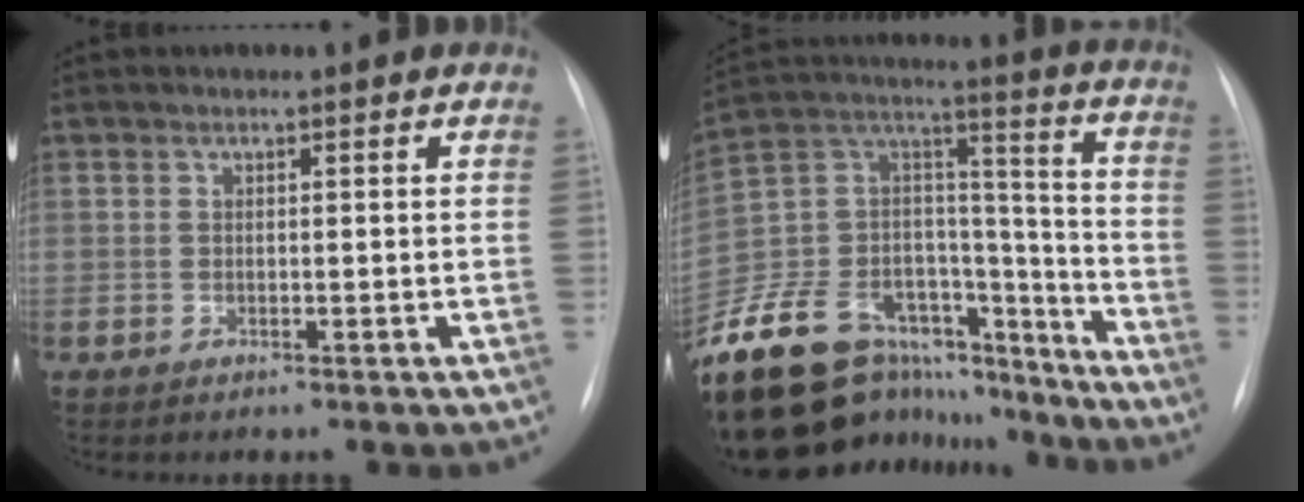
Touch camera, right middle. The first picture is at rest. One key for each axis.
{"total": 28.7, "fx": -22.4, "fy": 13.6, "fz": 11.6, "tx": -0.252, "ty": 0.037, "tz": -0.351}